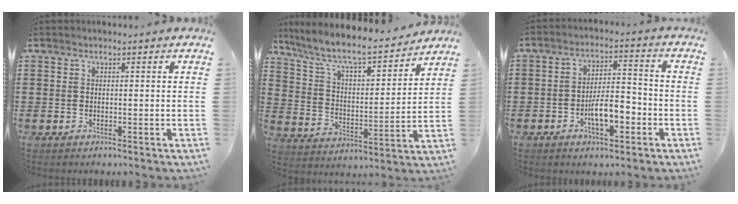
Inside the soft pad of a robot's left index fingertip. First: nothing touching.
{"total": 7.9, "force": [7.0, 0.9, 3.6], "torque": [-0.100, -0.047, 0.115]}
{"total": 6.5, "force": [-2.8, 2.5, 5.3], "torque": [-0.103, 0.007, -0.056]}